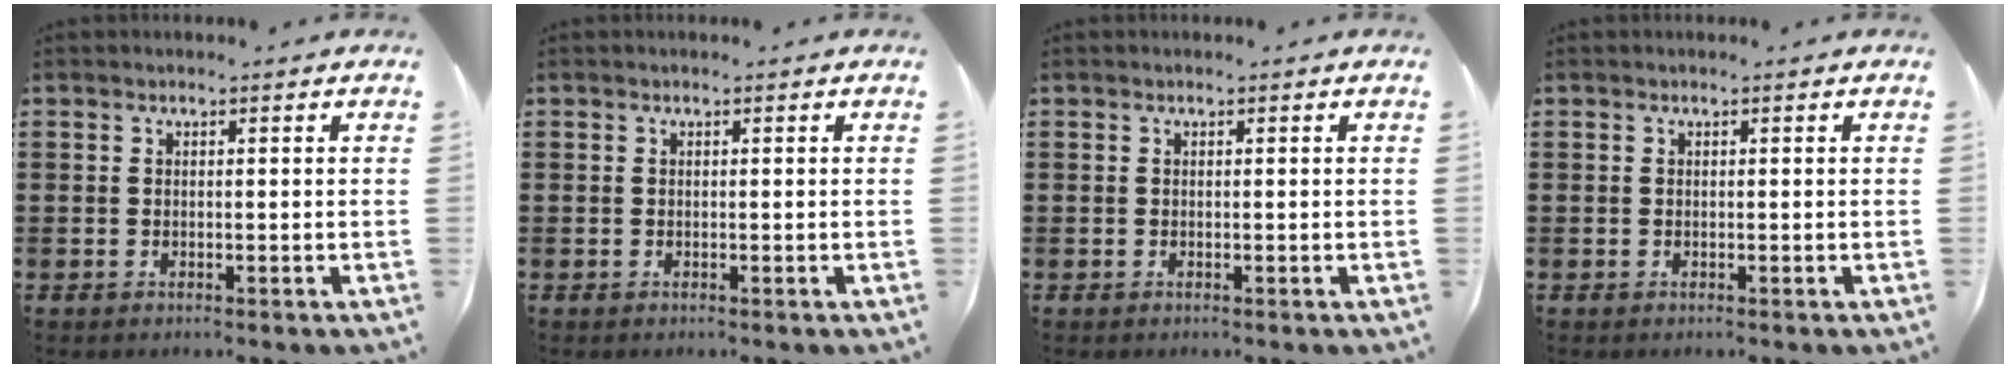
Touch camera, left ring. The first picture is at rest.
{"total": 0.0}
{"total": 0.0}
{"total": 0.0}